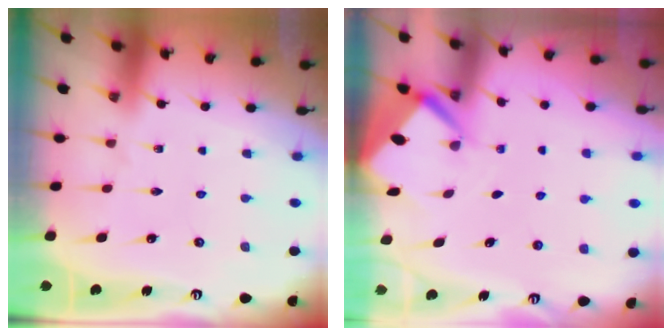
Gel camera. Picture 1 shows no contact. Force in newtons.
{"total": 3.0, "press": 3.0, "slide": 0.2}